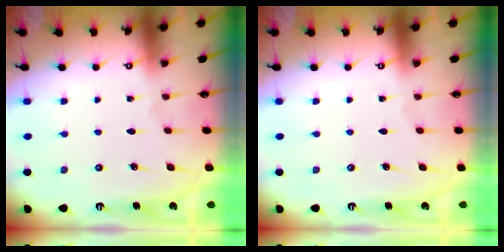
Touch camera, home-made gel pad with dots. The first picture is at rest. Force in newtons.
{"total": 0.0}